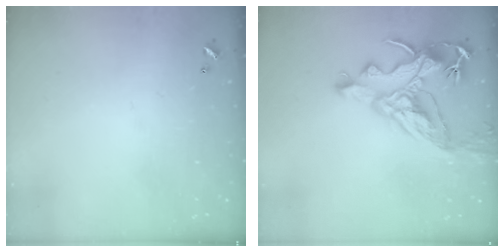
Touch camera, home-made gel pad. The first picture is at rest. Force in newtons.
{"total": 12.3, "press": 12.2, "slide": 1.7}